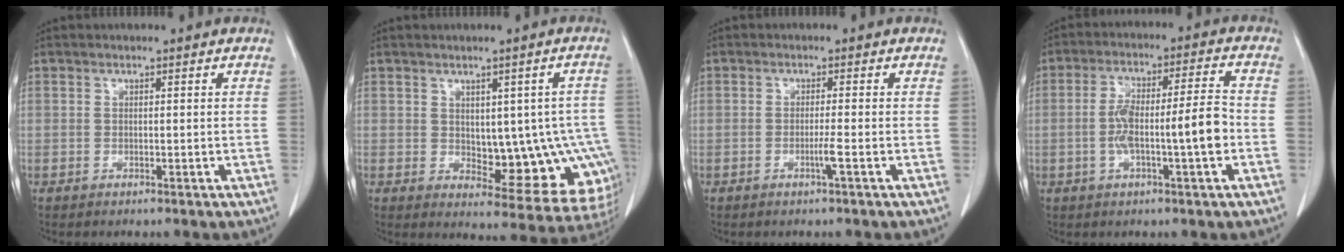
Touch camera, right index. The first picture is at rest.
{"total": 12.7, "force": [-0.7, 6.2, 11.1], "torque": [-0.107, 0.012, 0.008]}
{"total": 1.9, "force": [-0.8, -0.5, 1.6], "torque": [-0.031, -0.003, -0.016]}
{"total": 9.6, "force": [-2.0, 0.8, 9.3], "torque": [-0.168, 0.021, -0.035]}